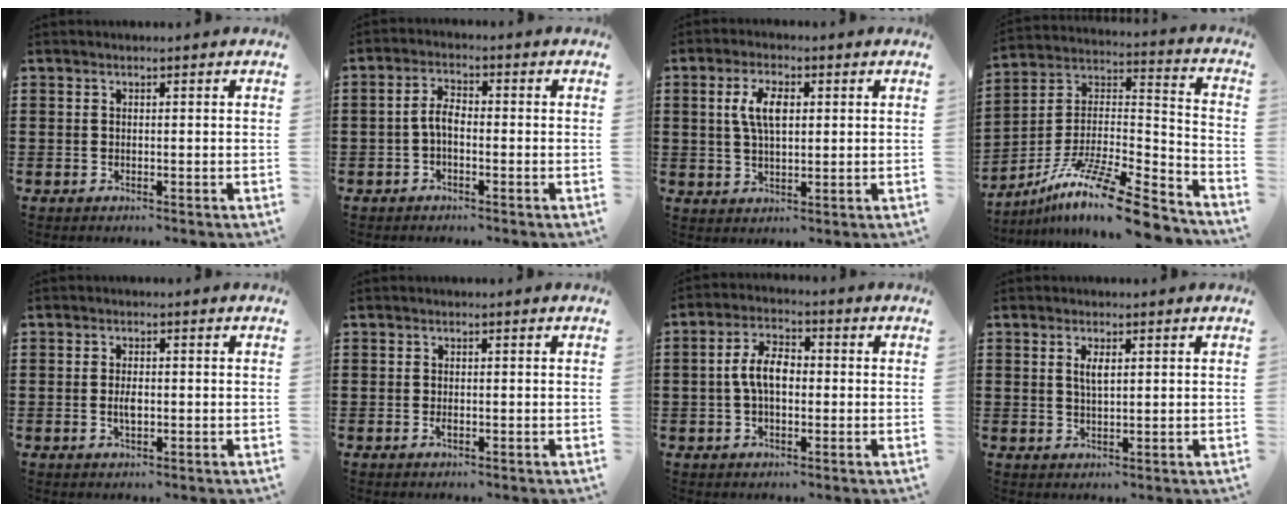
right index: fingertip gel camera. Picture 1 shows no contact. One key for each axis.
{"total": 3.4, "fx": -1.0, "fy": 1.5, "fz": 2.9, "tx": -0.069, "ty": 0.002, "tz": -0.024}
{"total": 5.6, "fx": 1.2, "fy": 2.6, "fz": 4.8, "tx": -0.101, "ty": 0.013, "tz": 0.018}
{"total": 13.3, "fx": -10.5, "fy": 1.3, "fz": 8.2, "tx": -0.135, "ty": 0.018, "tz": -0.195}
{"total": 2.4, "fx": -0.3, "fy": 1.0, "fz": 2.1, "tx": -0.040, "ty": 0.001, "tz": -0.005}
{"total": 0.9, "fx": -0.3, "fy": 0.4, "fz": 0.7, "tx": -0.016, "ty": -0.005, "tz": -0.005}
{"total": 6.1, "fx": -0.2, "fy": 3.2, "fz": 5.2, "tx": -0.112, "ty": 0.006, "tz": -0.009}
{"total": 2.4, "fx": 0.7, "fy": 0.8, "fz": 2.2, "tx": -0.045, "ty": 0.004, "tz": 0.011}